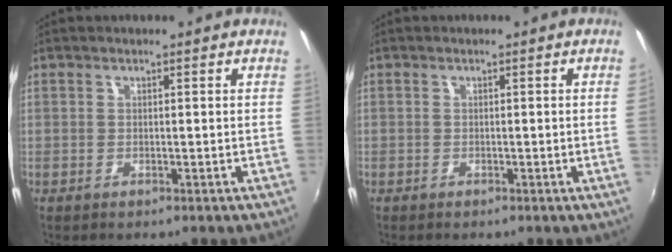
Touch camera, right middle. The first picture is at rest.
{"total": 0.6, "force": [-0.1, -0.4, 0.5], "torque": [-0.005, -0.001, -0.002]}